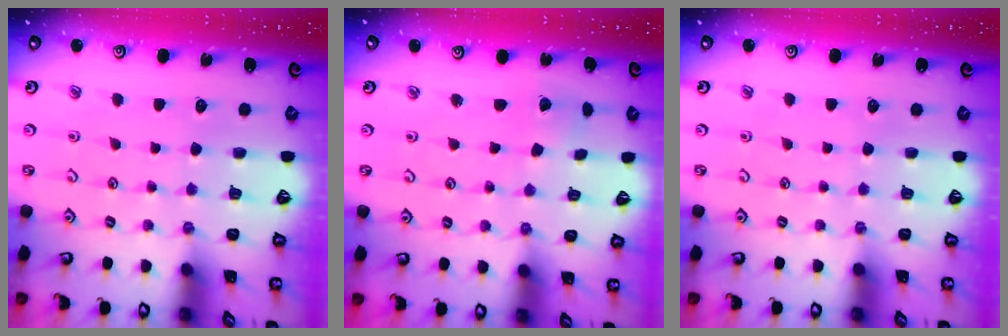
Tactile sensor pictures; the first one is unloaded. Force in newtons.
{"total": 2.3, "press": 2.3, "slide": 0.2}
{"total": 0.0}